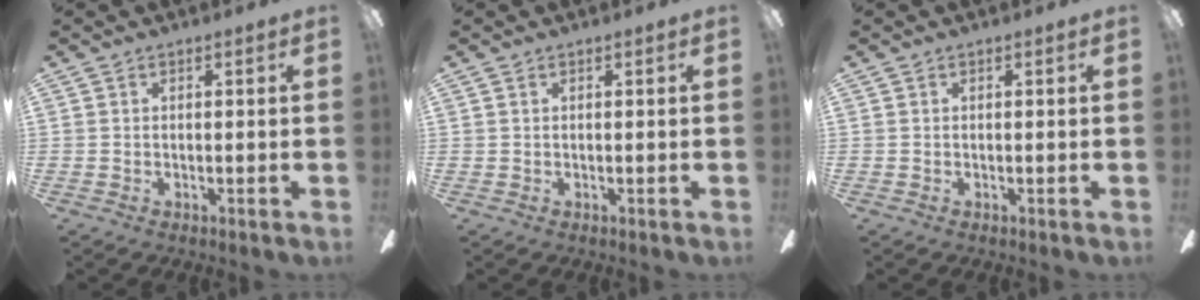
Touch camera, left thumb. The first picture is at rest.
{"total": 0.0}
{"total": 0.0}